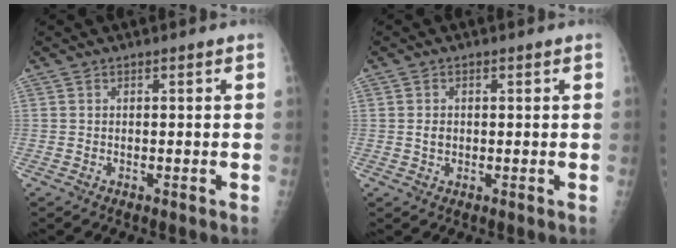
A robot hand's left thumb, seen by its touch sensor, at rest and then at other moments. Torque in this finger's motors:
{"motor_torque": [0.43, 0.42, 0.52, 0.23, 0.00]}